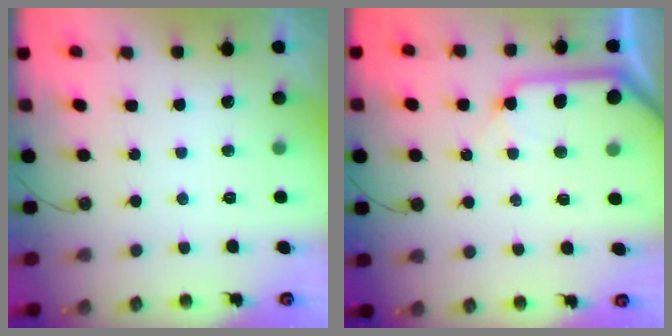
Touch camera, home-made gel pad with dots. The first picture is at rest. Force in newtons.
{"total": 10.1, "press": 10.0, "slide": 1.1}